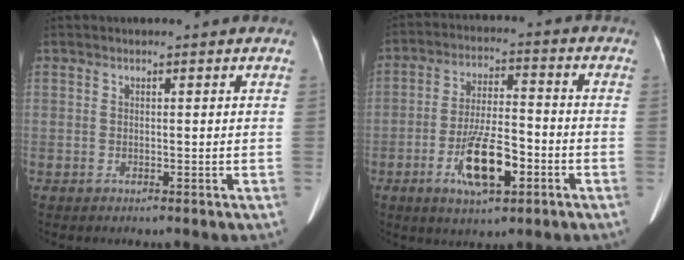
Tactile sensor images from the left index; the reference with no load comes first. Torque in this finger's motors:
{"motor_torque": [1.08, 0.29, 0.37, 0.17]}